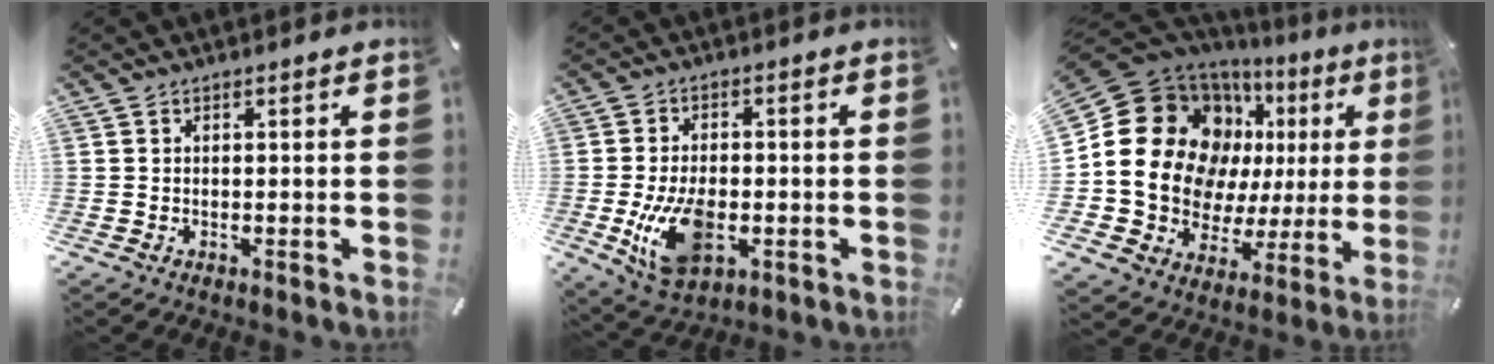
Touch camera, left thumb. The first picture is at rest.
{"total": 12.1, "force": [-2.7, 7.4, 9.1], "torque": [-0.186, -0.008, -0.048]}
{"total": 21.7, "force": [6.1, 17.1, 11.9], "torque": [-0.210, -0.045, 0.137]}